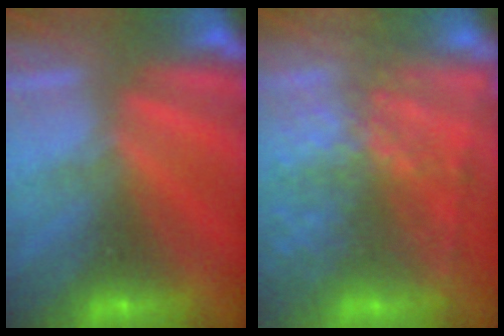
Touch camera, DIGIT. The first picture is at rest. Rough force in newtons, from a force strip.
{"total": 9.6}